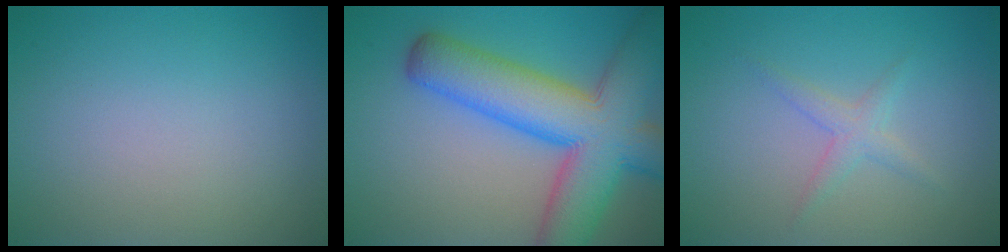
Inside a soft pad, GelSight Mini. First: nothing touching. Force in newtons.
{"total": 11.7, "press": 11.7, "slide": 0.4}
{"total": 1.6, "press": 1.6, "slide": 0.1}